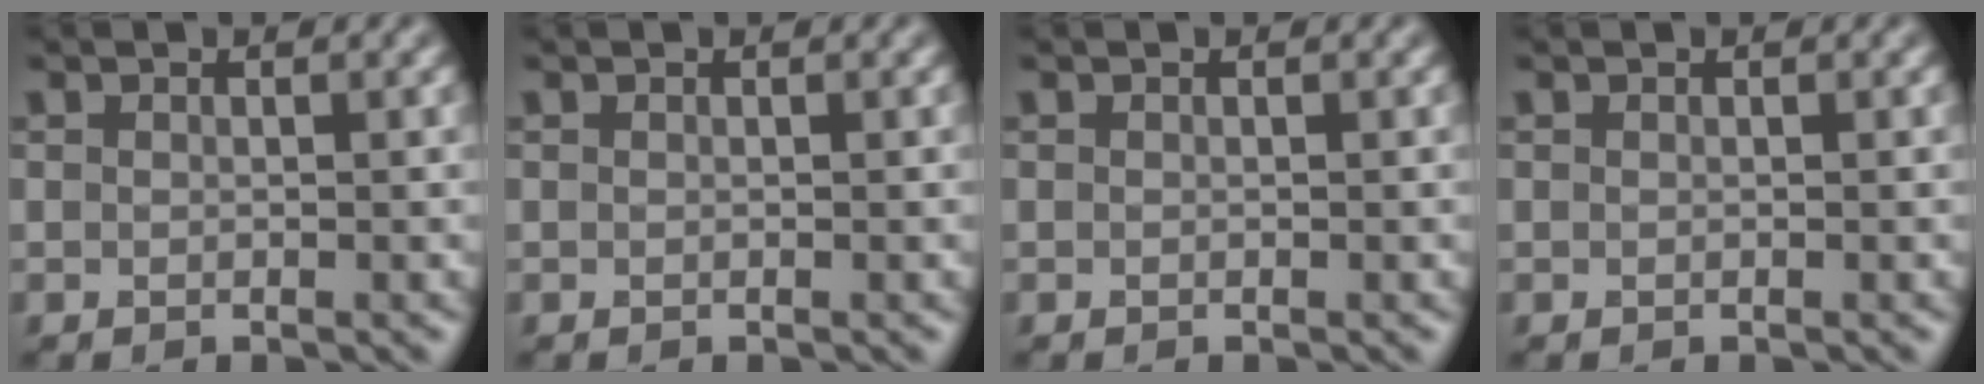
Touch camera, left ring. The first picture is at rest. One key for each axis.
{"total": 0.0}
{"total": 0.0}
{"total": 0.0}